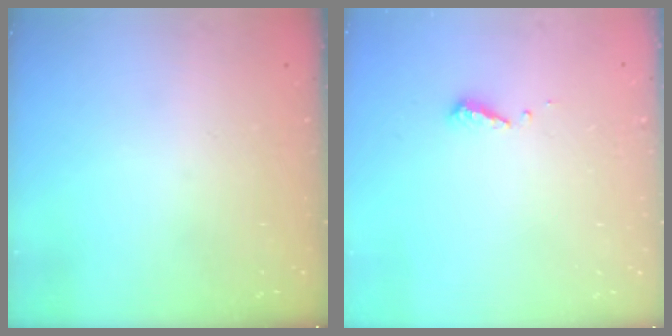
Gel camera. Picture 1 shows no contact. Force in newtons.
{"total": 4.2, "press": 4.2, "slide": 0.3}